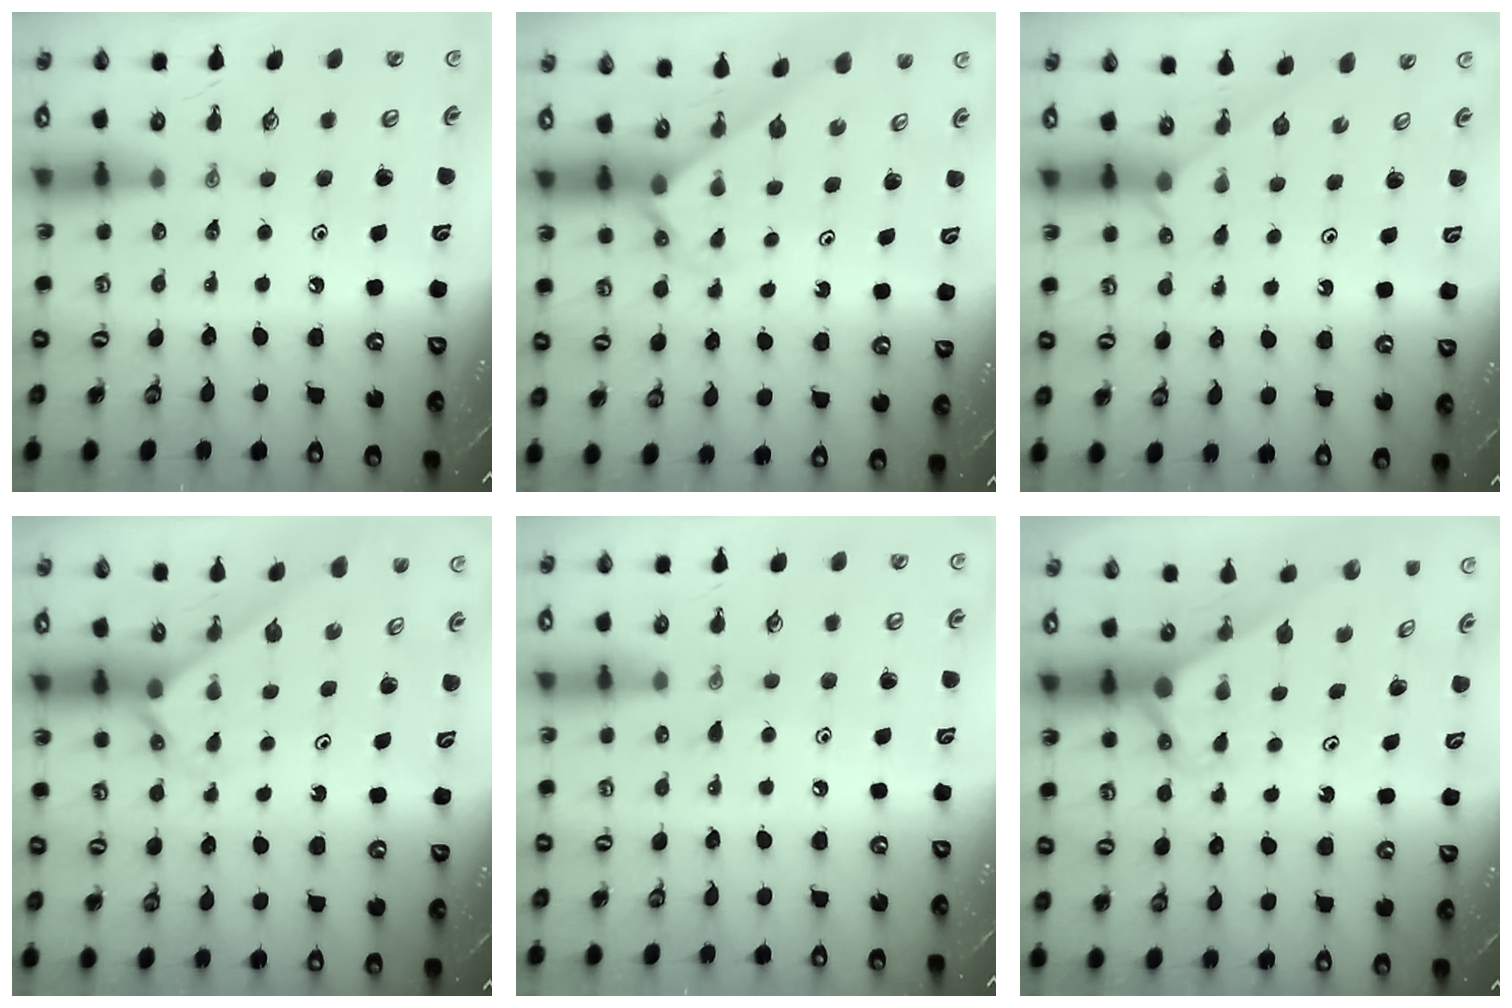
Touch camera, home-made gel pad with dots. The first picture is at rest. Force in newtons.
{"total": 2.3, "press": 2.3, "slide": 0.2}
{"total": 2.0, "press": 1.9, "slide": 0.4}
{"total": 2.3, "press": 2.3, "slide": 0.2}
{"total": 5.5, "press": 5.5, "slide": 0.4}
{"total": 2.9, "press": 2.9, "slide": 0.0}